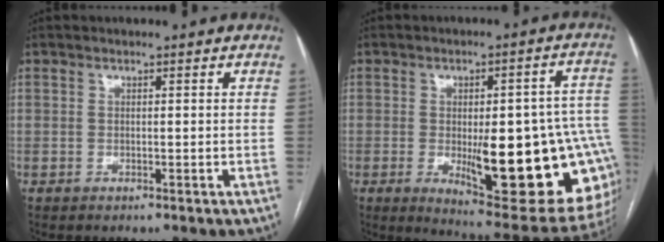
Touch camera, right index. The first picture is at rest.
{"total": 23.7, "force": [-4.3, 6.5, 22.4], "torque": [-0.201, 0.007, -0.032]}